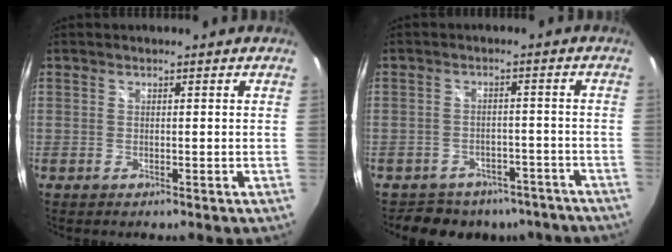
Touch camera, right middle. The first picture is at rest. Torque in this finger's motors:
{"motor_torque": [1.02, -1.12, 0.11, 0.06]}